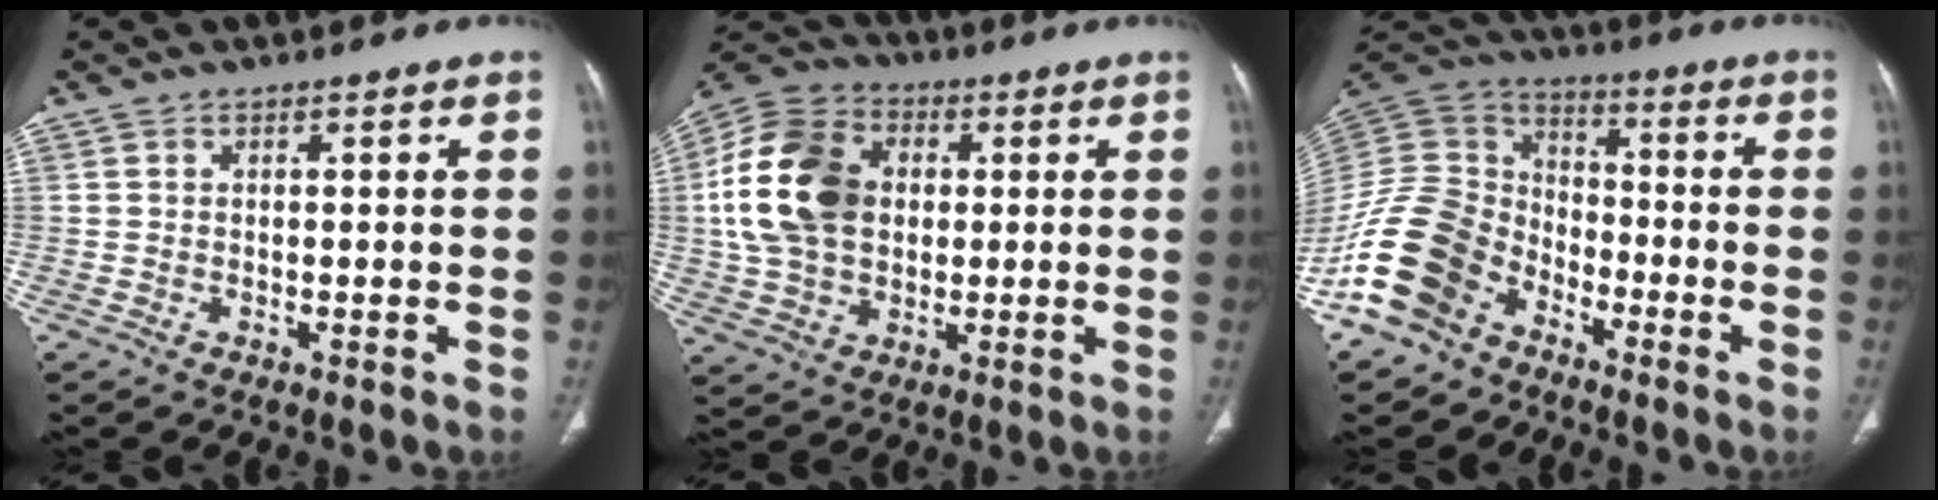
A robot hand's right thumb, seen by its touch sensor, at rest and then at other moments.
{"total": 18.2, "force": [2.1, 13.3, 12.3], "torque": [-0.222, 0.019, 0.034]}
{"total": 16.0, "force": [-9.3, 10.8, 7.3], "torque": [-0.138, 0.069, -0.190]}